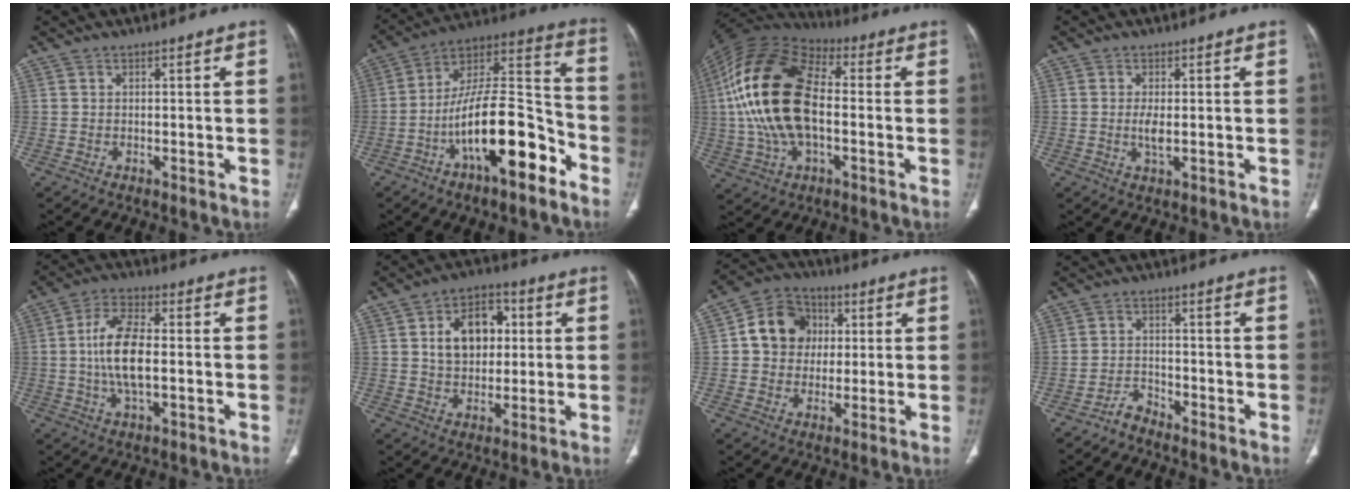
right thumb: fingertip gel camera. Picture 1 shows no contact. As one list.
[{"total": 21.0, "force": [-9.6, 7.6, 17.0], "torque": [-0.277, 0.075, -0.158]}, {"total": 19.6, "force": [-0.4, 10.5, 16.5], "torque": [-0.334, 0.026, -0.012]}, {"total": 2.7, "force": [-0.1, 1.0, 2.5], "torque": [-0.058, -0.006, -0.001]}, {"total": 10.8, "force": [-0.5, 4.8, 9.6], "torque": [-0.193, 0.009, -0.011]}, {"total": 11.7, "force": [2.4, 8.1, 8.0], "torque": [-0.095, 0.008, 0.038]}, {"total": 11.4, "force": [1.9, 9.9, 5.3], "torque": [-0.056, 0.010, 0.023]}, {"total": 2.6, "force": [-2.4, 0.8, 0.2], "torque": [-0.003, 0.012, -0.046]}]